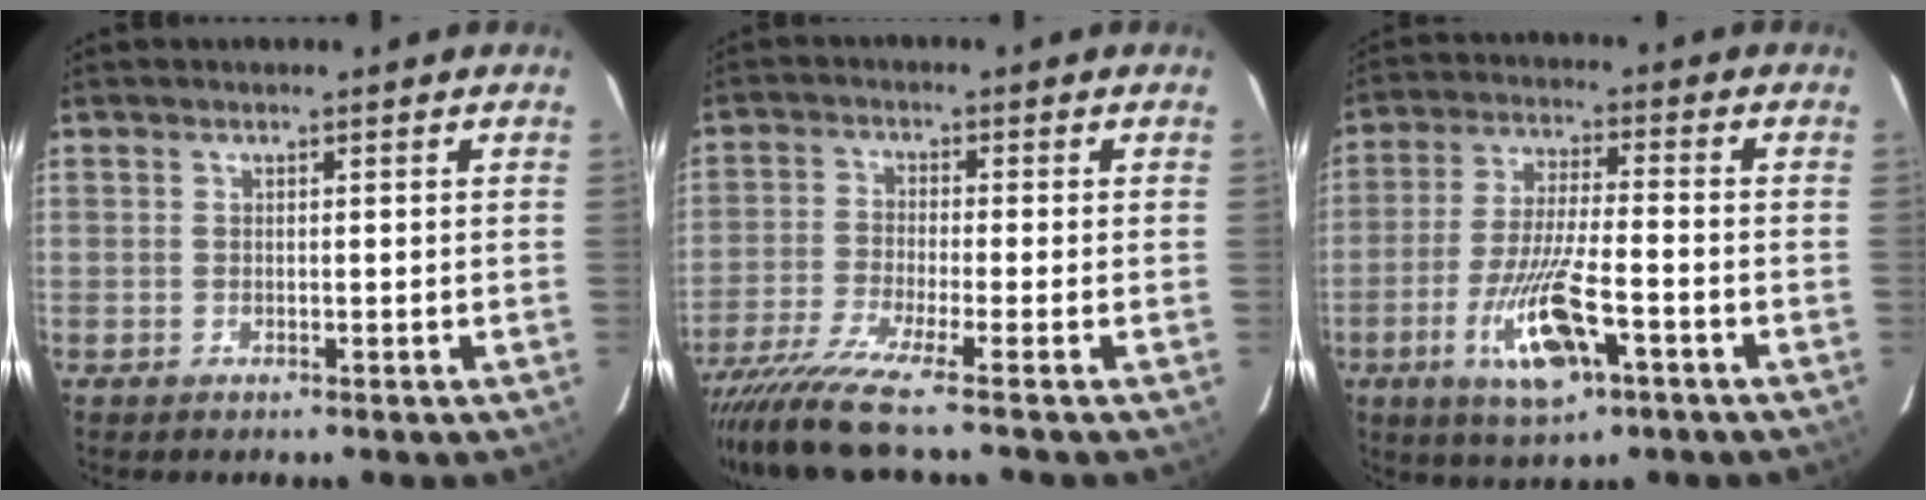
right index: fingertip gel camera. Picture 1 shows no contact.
{"total": 9.2, "force": [-7.3, -1.7, 5.2], "torque": [-0.088, -0.031, -0.128]}
{"total": 11.6, "force": [-5.0, 2.2, 10.3], "torque": [-0.202, -0.016, -0.084]}